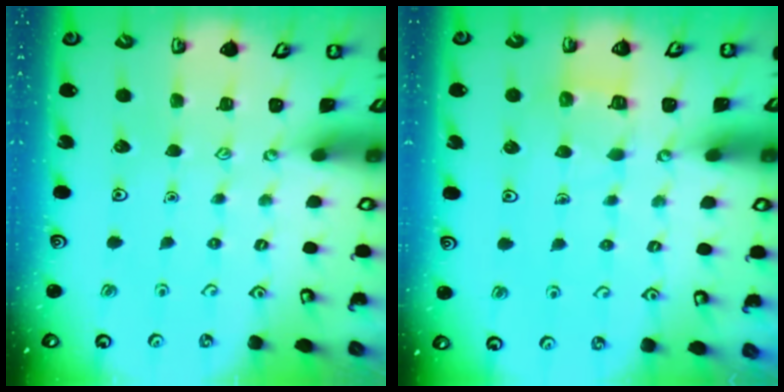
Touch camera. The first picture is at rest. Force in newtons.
{"total": 5.1, "press": 5.1, "slide": 0.6}